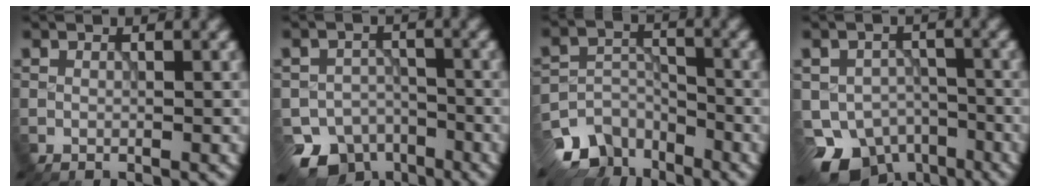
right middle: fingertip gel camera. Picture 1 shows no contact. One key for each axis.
{"total": 6.8, "fx": -5.0, "fy": 4.4, "fz": 1.5, "tx": -0.001, "ty": -0.014, "tz": -0.075}
{"total": 6.8, "fx": -5.2, "fy": 3.9, "fz": 1.9, "tx": -0.020, "ty": -0.011, "tz": -0.097}
{"total": 7.5, "fx": -4.7, "fy": 5.0, "fz": 3.0, "tx": -0.046, "ty": -0.027, "tz": -0.071}